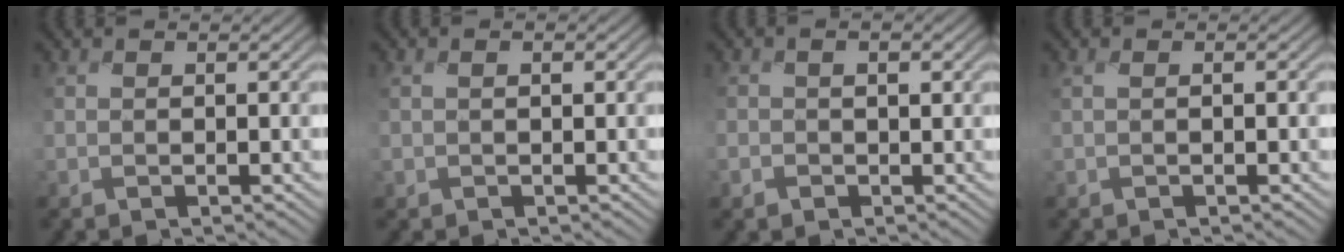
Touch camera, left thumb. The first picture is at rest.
{"total": 1.4, "force": [0.0, 0.9, 1.0], "torque": [-0.022, -0.001, 0.002]}
{"total": 2.0, "force": [-0.3, 1.6, 1.1], "torque": [-0.023, -0.004, -0.005]}
{"total": 1.3, "force": [-0.1, 0.6, 1.2], "torque": [-0.026, 0.000, 0.001]}